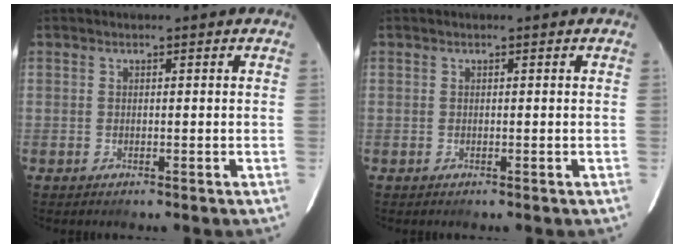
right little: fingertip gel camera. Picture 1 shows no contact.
{"total": 0.0}